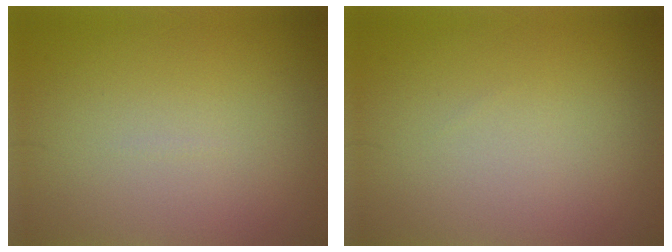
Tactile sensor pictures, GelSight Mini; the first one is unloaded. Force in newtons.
{"total": 0.0}